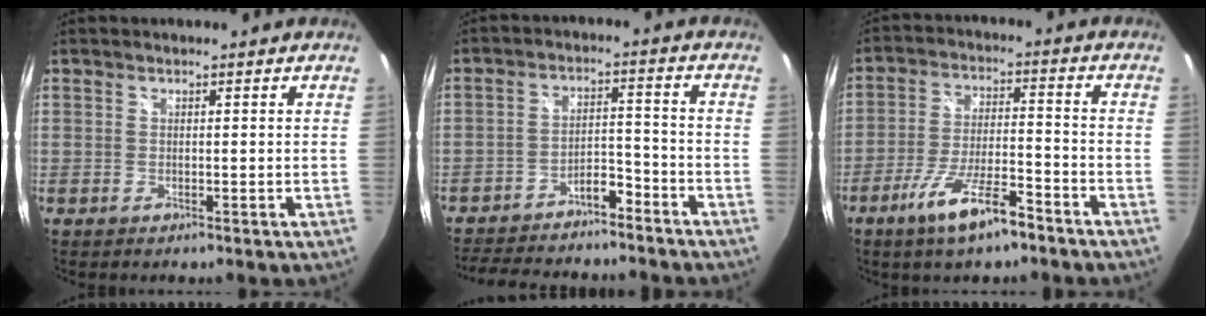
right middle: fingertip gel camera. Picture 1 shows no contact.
{"total": 13.6, "force": [-11.6, 4.2, 5.7], "torque": [-0.119, 0.029, -0.170]}
{"total": 11.0, "force": [-7.4, 2.4, 7.8], "torque": [-0.159, -0.008, -0.128]}